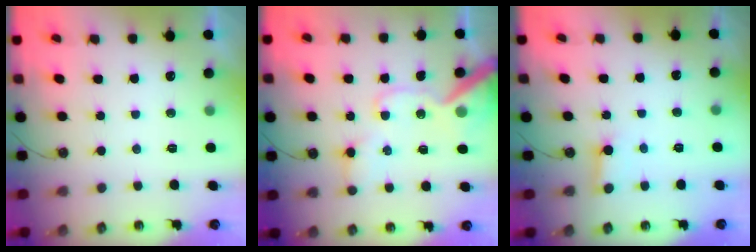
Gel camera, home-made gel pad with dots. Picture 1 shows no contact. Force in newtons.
{"total": 15.5, "press": 15.3, "slide": 2.1}
{"total": 2.5, "press": 2.5, "slide": 0.2}